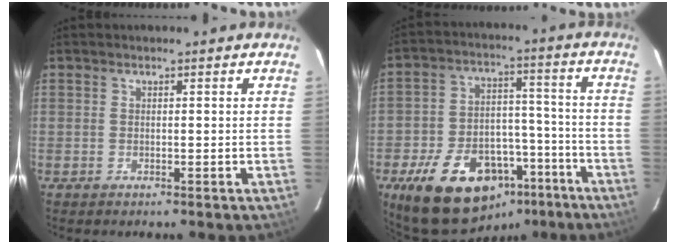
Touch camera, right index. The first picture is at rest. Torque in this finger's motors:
{"motor_torque": [1.71, -0.42, 0.65, 0.09]}